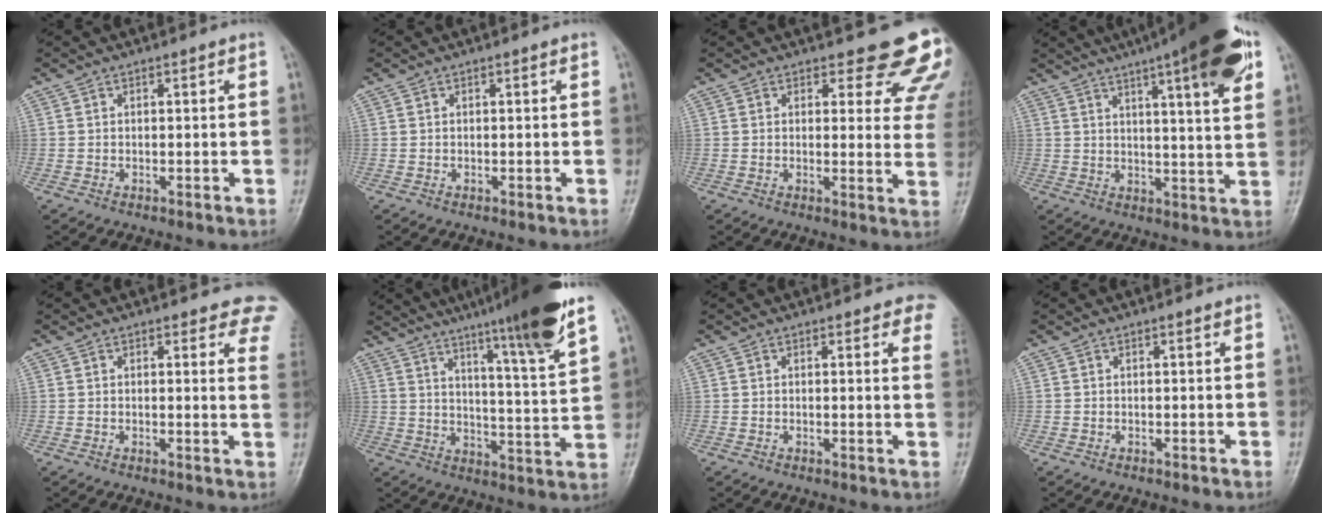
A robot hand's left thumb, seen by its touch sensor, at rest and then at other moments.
{"total": 0.0}
{"total": 12.0, "force": [10.4, 4.4, 4.0], "torque": [0.008, -0.072, 0.092]}
{"total": 18.1, "force": [9.9, 3.0, 14.9], "torque": [-0.195, -0.017, 0.135]}
{"total": 7.2, "force": [5.9, 2.9, 3.0], "torque": [0.006, -0.023, 0.036]}
{"total": 17.4, "force": [12.1, 0.1, 12.6], "torque": [-0.177, -0.055, 0.175]}
{"total": 4.7, "force": [3.5, 1.8, 2.6], "torque": [-0.005, -0.011, 0.019]}
{"total": 0.0}